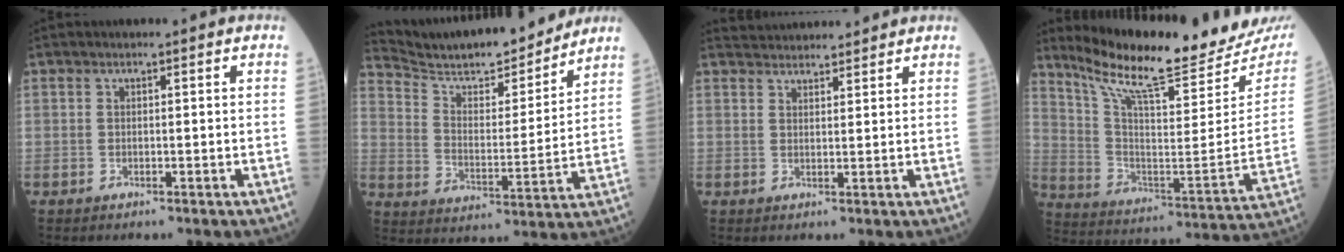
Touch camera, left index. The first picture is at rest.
{"total": 17.8, "force": [16.4, 2.3, 6.5], "torque": [-0.116, -0.014, 0.257]}
{"total": 6.3, "force": [6.1, 1.1, 1.0], "torque": [-0.014, 0.031, 0.088]}
{"total": 23.3, "force": [21.2, 1.6, 9.6], "torque": [-0.170, -0.089, 0.309]}